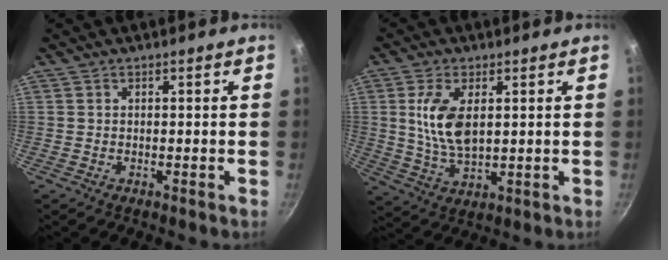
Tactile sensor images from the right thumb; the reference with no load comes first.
{"total": 9.8, "force": [2.1, 5.0, 8.1], "torque": [-0.155, -0.014, 0.044]}